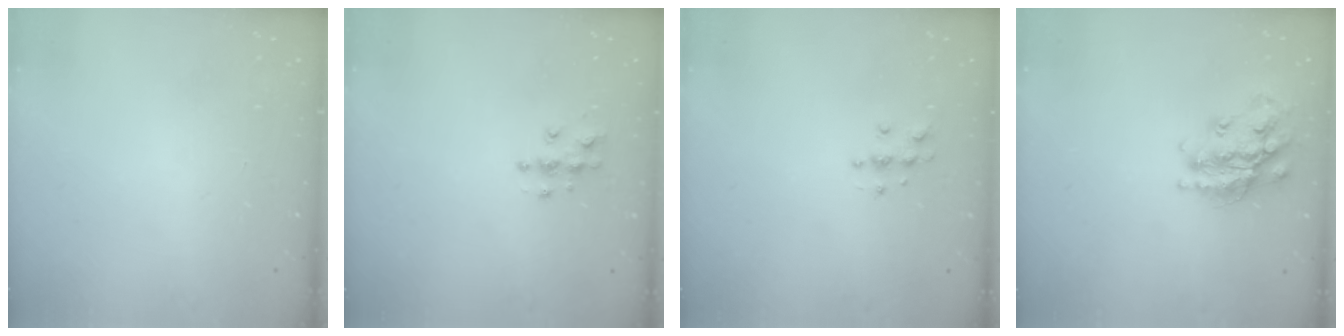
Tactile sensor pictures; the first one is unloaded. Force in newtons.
{"total": 5.0, "press": 5.0, "slide": 0.2}
{"total": 4.9, "press": 4.8, "slide": 0.6}
{"total": 17.8, "press": 17.8, "slide": 1.3}